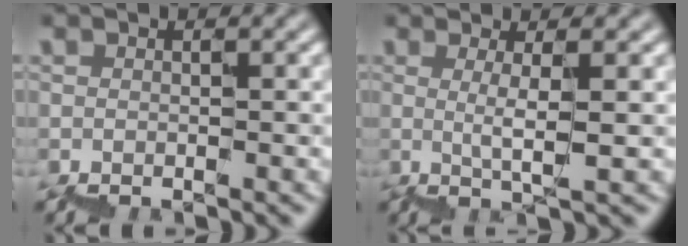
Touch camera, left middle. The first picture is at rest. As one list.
[{"total": 1.7, "force": [1.1, -0.1, 1.2], "torque": [-0.019, 0.003, 0.024]}]